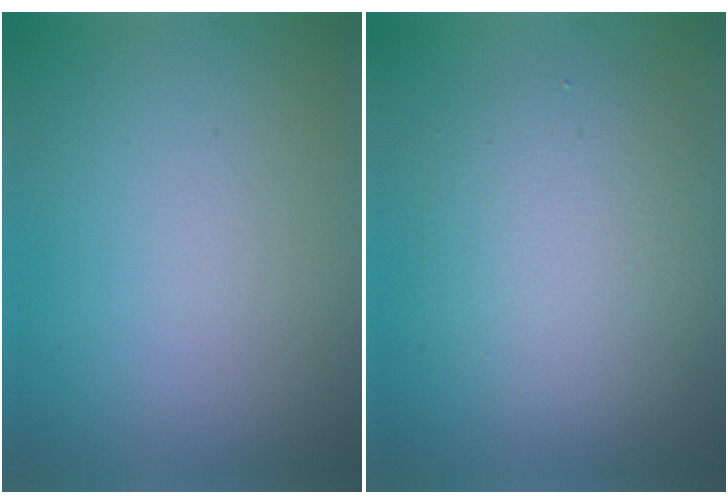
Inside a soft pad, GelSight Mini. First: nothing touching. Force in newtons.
{"total": 4.9, "press": 4.9, "slide": 0.2}